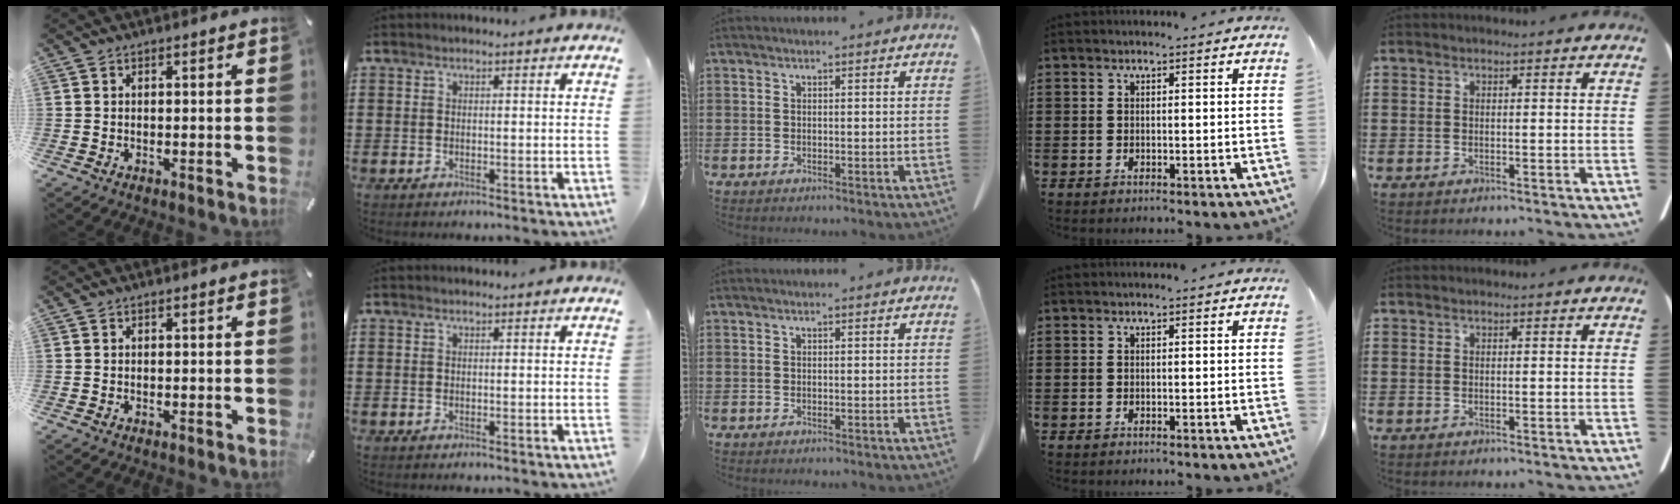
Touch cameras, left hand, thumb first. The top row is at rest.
{}